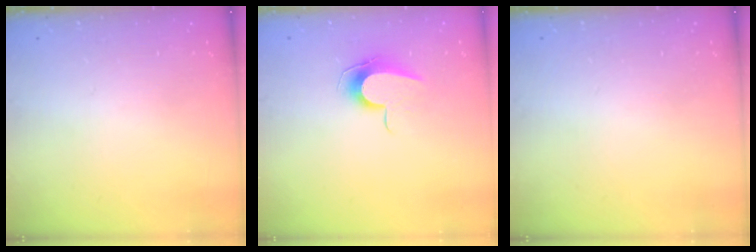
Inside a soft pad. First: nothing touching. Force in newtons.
{"total": 8.4, "press": 8.3, "slide": 0.7}
{"total": 0.0}